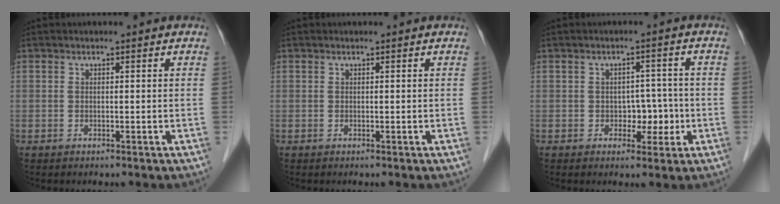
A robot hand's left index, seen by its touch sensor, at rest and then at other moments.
{"total": 0.0}
{"total": 3.8, "force": [-1.0, 2.6, 2.5], "torque": [-0.027, 0.013, -0.009]}